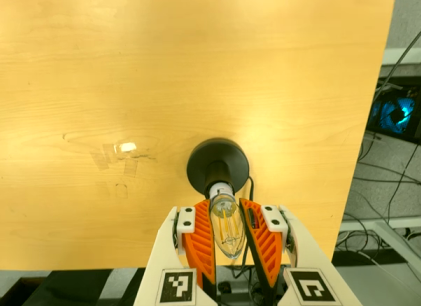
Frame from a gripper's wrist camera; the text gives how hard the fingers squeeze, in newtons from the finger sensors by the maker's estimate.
{"total": 12.4, "left": 12.0, "right": 12.9}